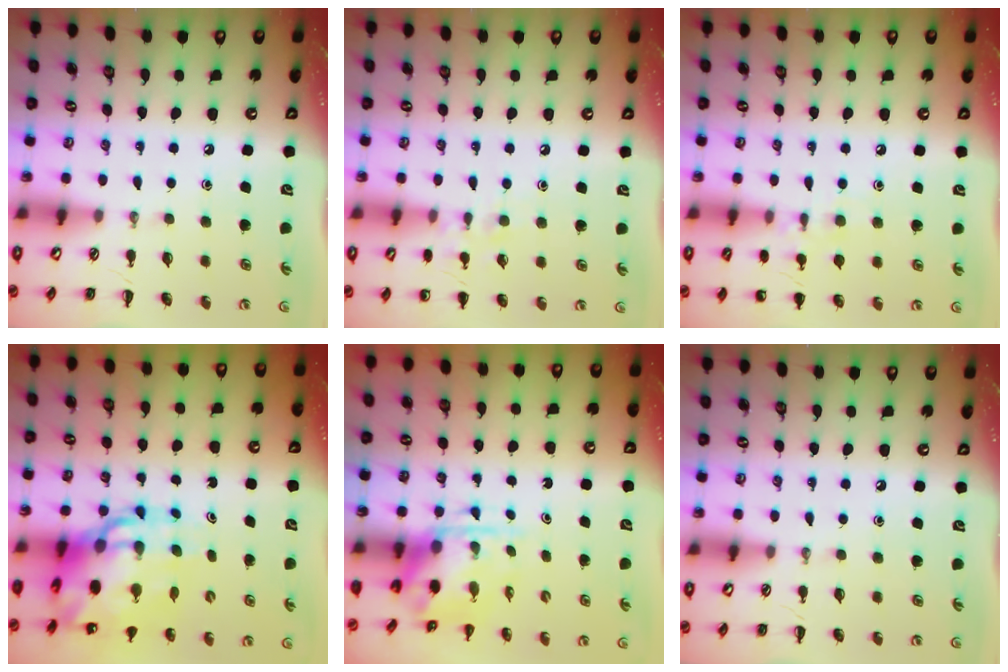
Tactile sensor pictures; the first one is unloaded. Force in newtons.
{"total": 7.2, "press": 6.9, "slide": 1.9}
{"total": 7.7, "press": 7.5, "slide": 2.1}
{"total": 14.4, "press": 13.9, "slide": 4.0}
{"total": 3.9, "press": 3.8, "slide": 0.7}
{"total": 0.0}